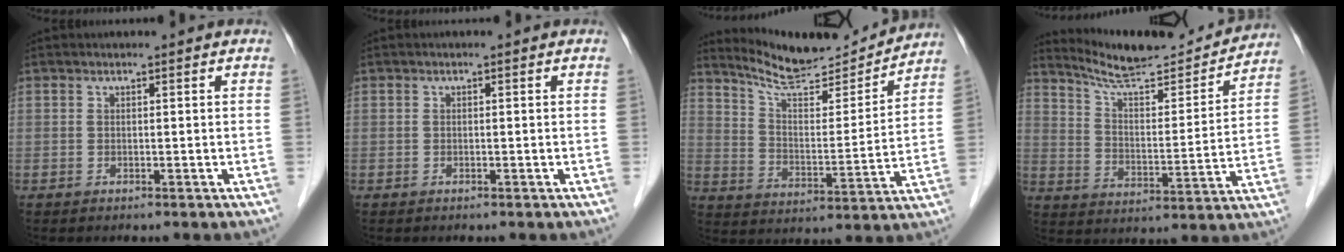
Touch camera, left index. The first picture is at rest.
{"total": 0.0}
{"total": 15.3, "force": [14.7, 1.4, 4.0], "torque": [-0.069, -0.015, 0.228]}
{"total": 17.4, "force": [16.6, 1.6, 5.2], "torque": [-0.084, -0.022, 0.245]}